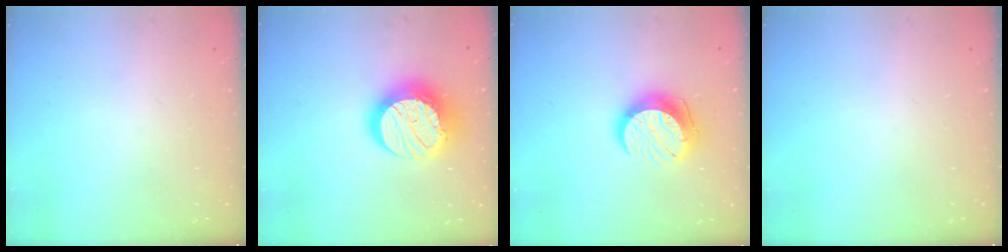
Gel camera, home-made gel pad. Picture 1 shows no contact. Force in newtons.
{"total": 17.8, "press": 17.8, "slide": 1.2}
{"total": 12.5, "press": 12.5, "slide": 0.9}
{"total": 0.0}